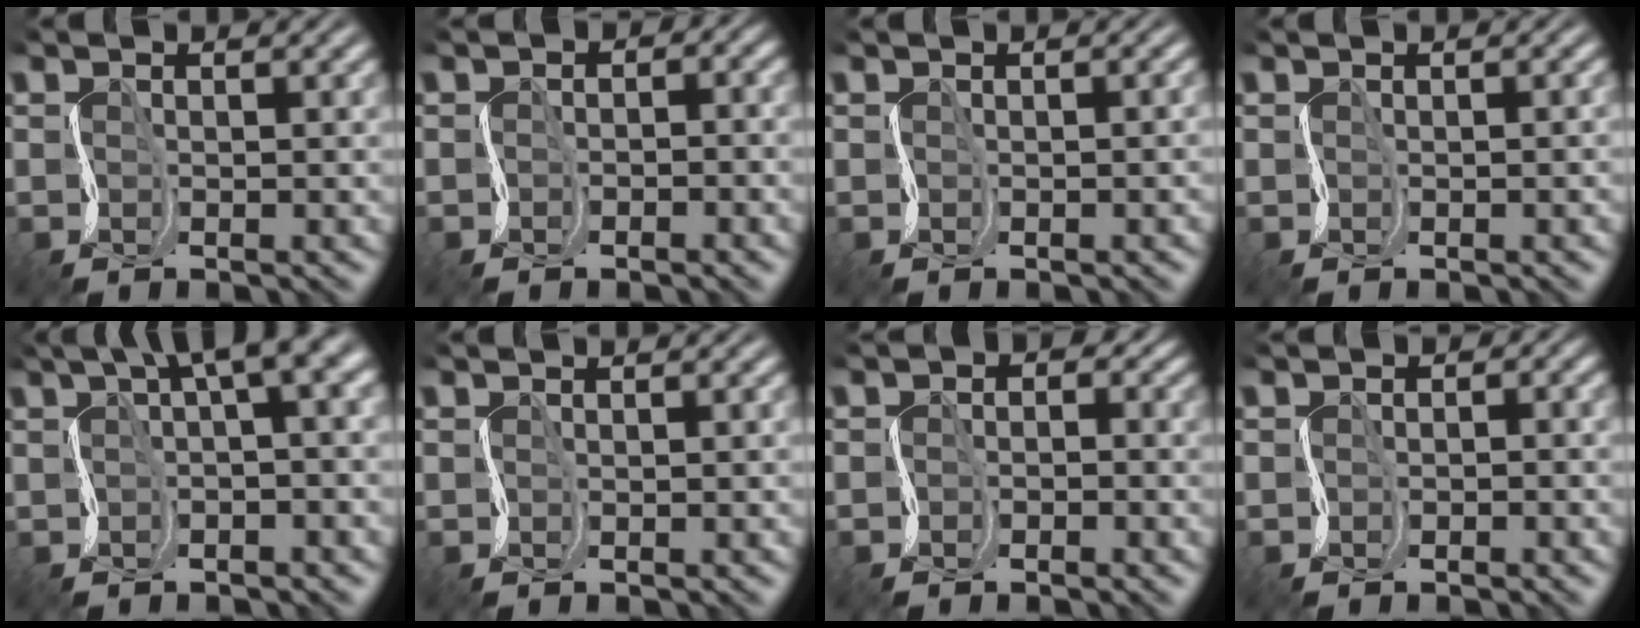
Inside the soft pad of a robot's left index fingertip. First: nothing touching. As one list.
[{"total": 1.8, "force": [-0.8, 1.2, 1.1], "torque": [-0.008, 0.003, -0.017]}, {"total": 1.3, "force": [-0.4, 0.6, 1.0], "torque": [-0.005, 0.005, -0.003]}, {"total": 1.2, "force": [-0.4, 0.5, 1.1], "torque": [-0.005, 0.004, -0.005]}, {"total": 6.5, "force": [2.2, 1.7, 5.8], "torque": [-0.076, 0.018, 0.032]}, {"total": 0.6, "force": [-0.2, 0.2, 0.6], "torque": [-0.002, -0.002, -0.003]}, {"total": 1.9, "force": [-0.6, 1.4, 1.1], "torque": [-0.004, 0.003, -0.017]}, {"total": 1.5, "force": [-0.6, 1.0, 0.9], "torque": [-0.007, 0.002, -0.014]}]